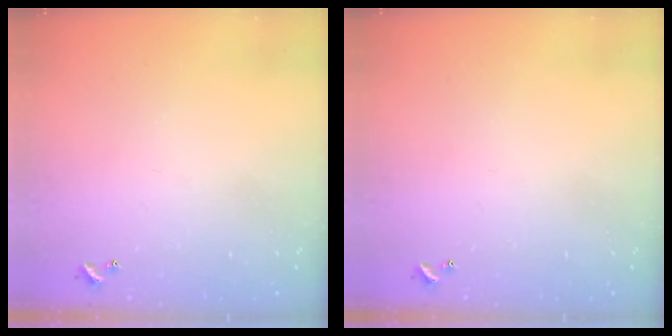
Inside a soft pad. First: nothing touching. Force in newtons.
{"total": 0.0}